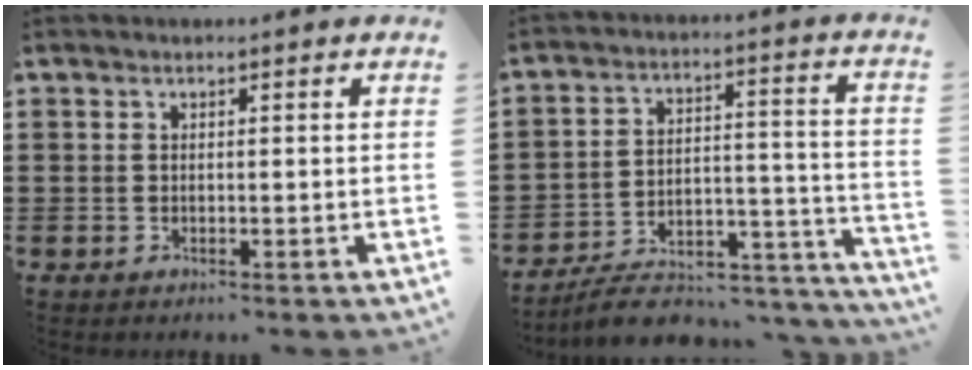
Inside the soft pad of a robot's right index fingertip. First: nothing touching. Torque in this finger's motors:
{"motor_torque": [-1.12, -0.51, -0.04, -0.21]}